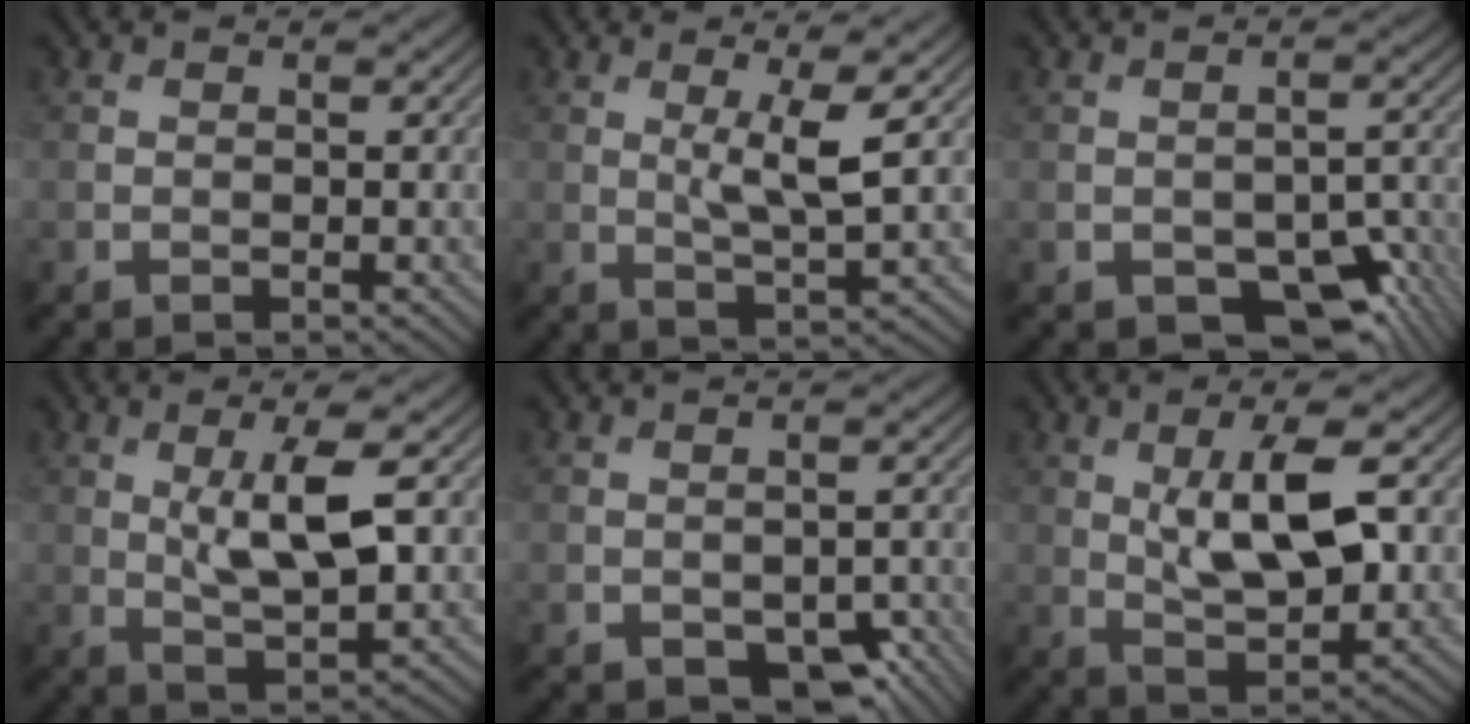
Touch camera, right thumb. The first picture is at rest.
{"total": 5.4, "force": [1.3, 0.7, 5.2], "torque": [-0.106, 0.001, 0.028]}
{"total": 8.6, "force": [-4.7, 4.6, 5.5], "torque": [-0.078, -0.012, -0.061]}
{"total": 7.9, "force": [1.5, 2.1, 7.4], "torque": [-0.137, 0.004, 0.028]}
{"total": 6.2, "force": [-3.6, 3.4, 3.8], "torque": [-0.049, -0.014, -0.039]}
{"total": 9.6, "force": [1.8, 3.5, 8.8], "torque": [-0.162, 0.005, 0.031]}